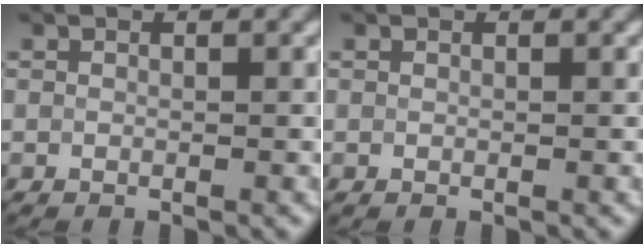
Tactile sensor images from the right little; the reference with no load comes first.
{"total": 0.0}